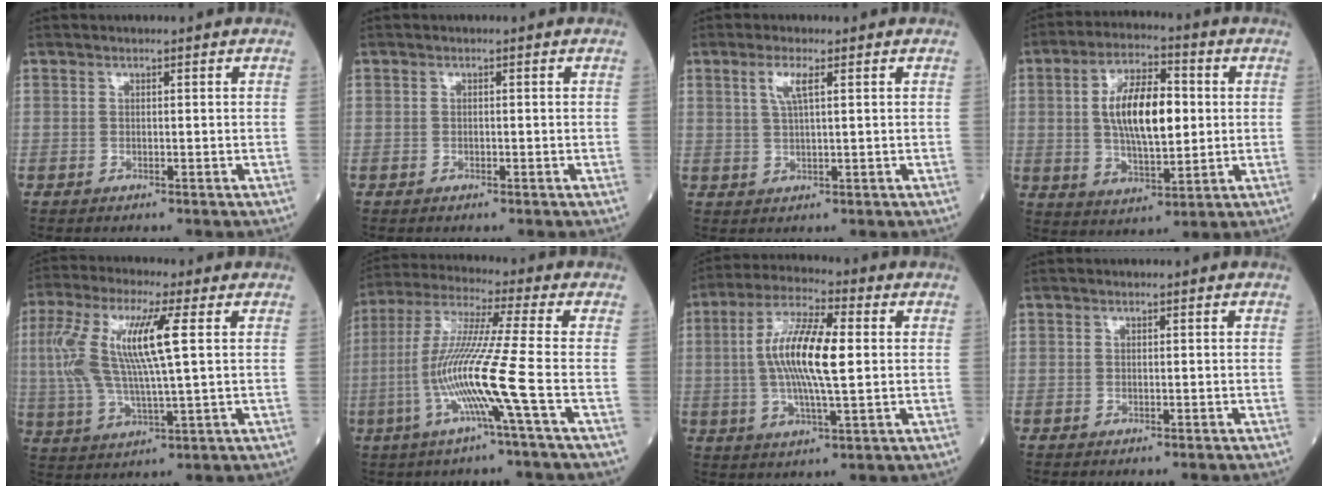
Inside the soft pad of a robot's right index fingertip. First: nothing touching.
{"total": 0.0}
{"total": 3.3, "force": [1.4, 0.4, 3.0], "torque": [-0.067, 0.004, 0.027]}
{"total": 12.3, "force": [1.3, 4.7, 11.3], "torque": [-0.208, 0.012, 0.023]}
{"total": 13.4, "force": [2.6, 2.0, 13.0], "torque": [-0.287, 0.017, 0.045]}
{"total": 12.6, "force": [-3.8, -2.2, 11.8], "torque": [-0.243, -0.005, -0.081]}
{"total": 12.1, "force": [0.7, 2.2, 11.9], "torque": [-0.232, 0.009, 0.009]}
{"total": 1.4, "force": [-1.4, -0.2, 0.5], "torque": [-0.004, 0.001, -0.019]}